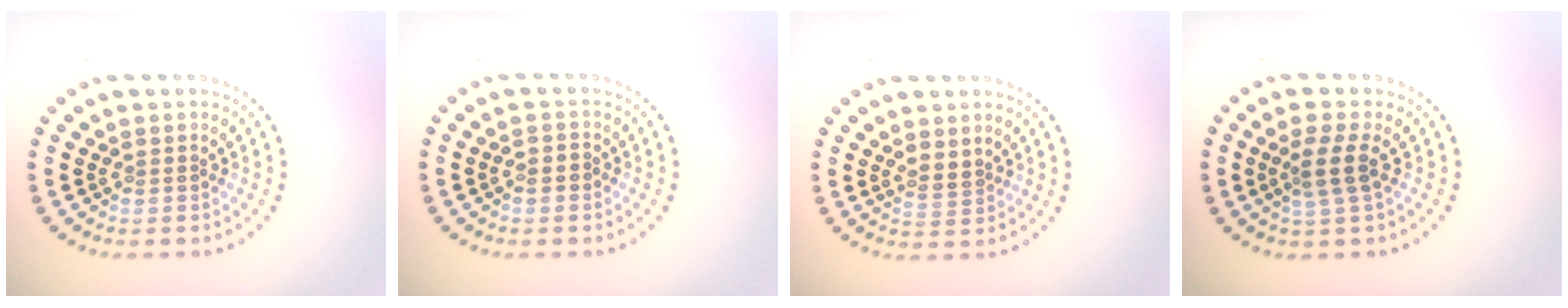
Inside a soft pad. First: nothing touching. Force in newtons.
{"total": 1.2, "press": 1.0, "slide": 0.6}
{"total": 1.4, "press": 1.3, "slide": 0.7}
{"total": 2.2, "press": 1.8, "slide": 1.4}